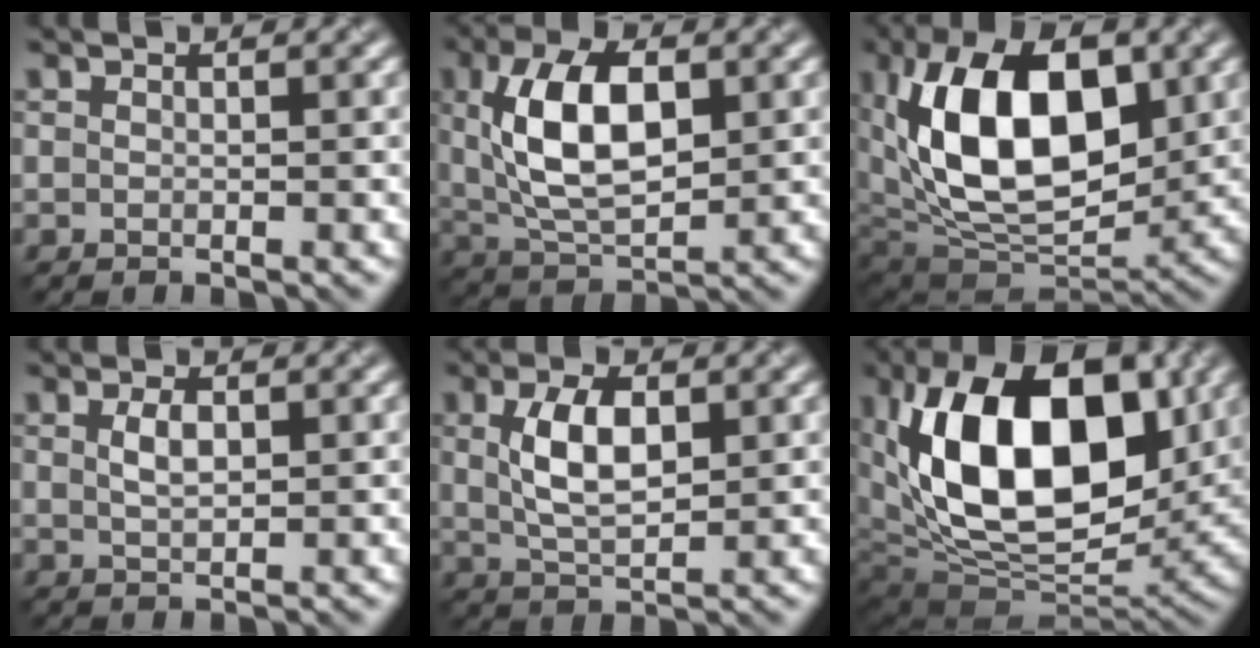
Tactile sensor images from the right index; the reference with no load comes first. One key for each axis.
{"total": 9.0, "fx": 1.8, "fy": 4.6, "fz": 7.5, "tx": -0.142, "ty": 0.007, "tz": 0.030}
{"total": 13.5, "fx": 2.9, "fy": 7.8, "fz": 10.7, "tx": -0.161, "ty": -0.001, "tz": 0.045}
{"total": 1.9, "fx": 0.6, "fy": 0.9, "fz": 1.5, "tx": -0.035, "ty": 0.001, "tz": 0.014}
{"total": 5.1, "fx": 1.2, "fy": 2.4, "fz": 4.3, "tx": -0.090, "ty": 0.004, "tz": 0.024}
{"total": 15.5, "fx": 3.8, "fy": 9.0, "fz": 12.0, "tx": -0.181, "ty": -0.004, "tz": 0.063}